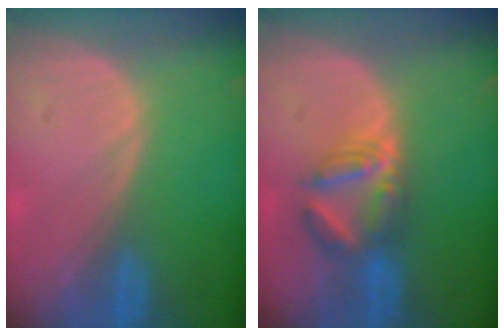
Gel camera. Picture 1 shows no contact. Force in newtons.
{"total": 6.0, "press": 5.9, "slide": 0.7}